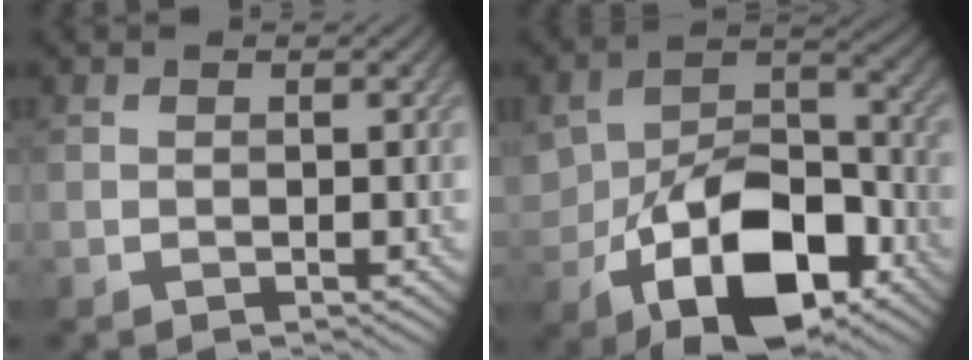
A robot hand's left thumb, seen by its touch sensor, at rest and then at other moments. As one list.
[{"total": 14.3, "force": [-5.5, 8.8, 9.8], "torque": [-0.182, -0.037, -0.091]}]